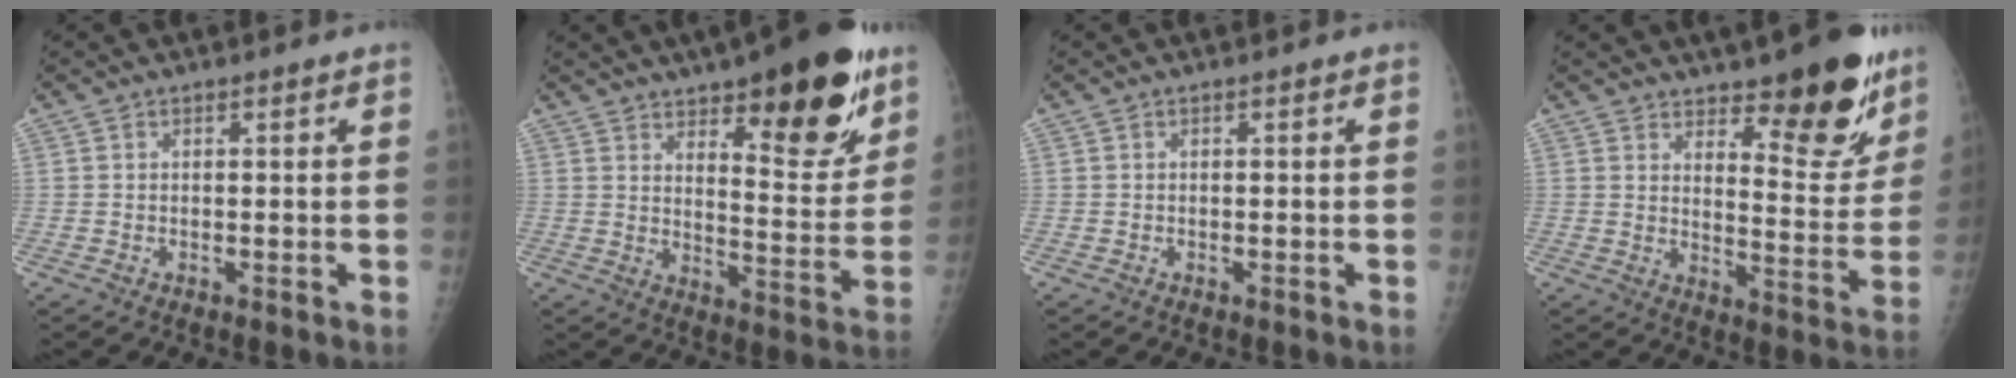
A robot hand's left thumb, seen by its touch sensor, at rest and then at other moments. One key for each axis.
{"total": 19.1, "fx": 11.7, "fy": 6.7, "fz": 13.6, "tx": -0.137, "ty": -0.074, "tz": 0.171}
{"total": 0.0}
{"total": 13.9, "fx": 9.8, "fy": 4.9, "fz": 8.6, "tx": -0.063, "ty": -0.077, "tz": 0.146}